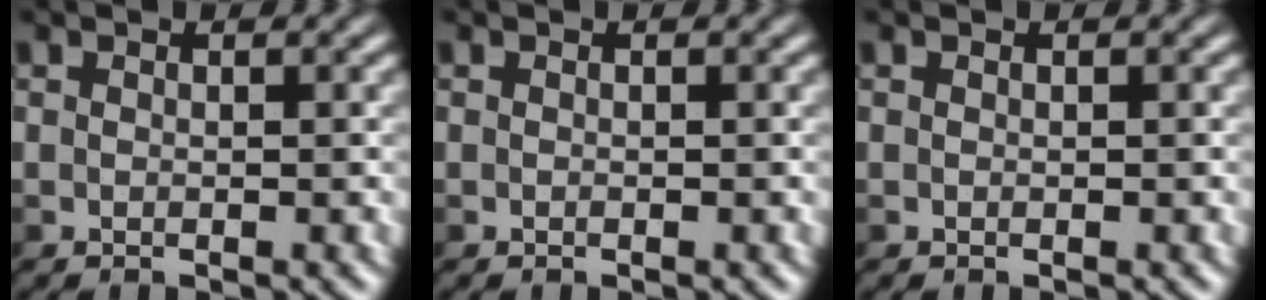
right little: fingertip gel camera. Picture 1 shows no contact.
{"total": 0.0}
{"total": 0.0}